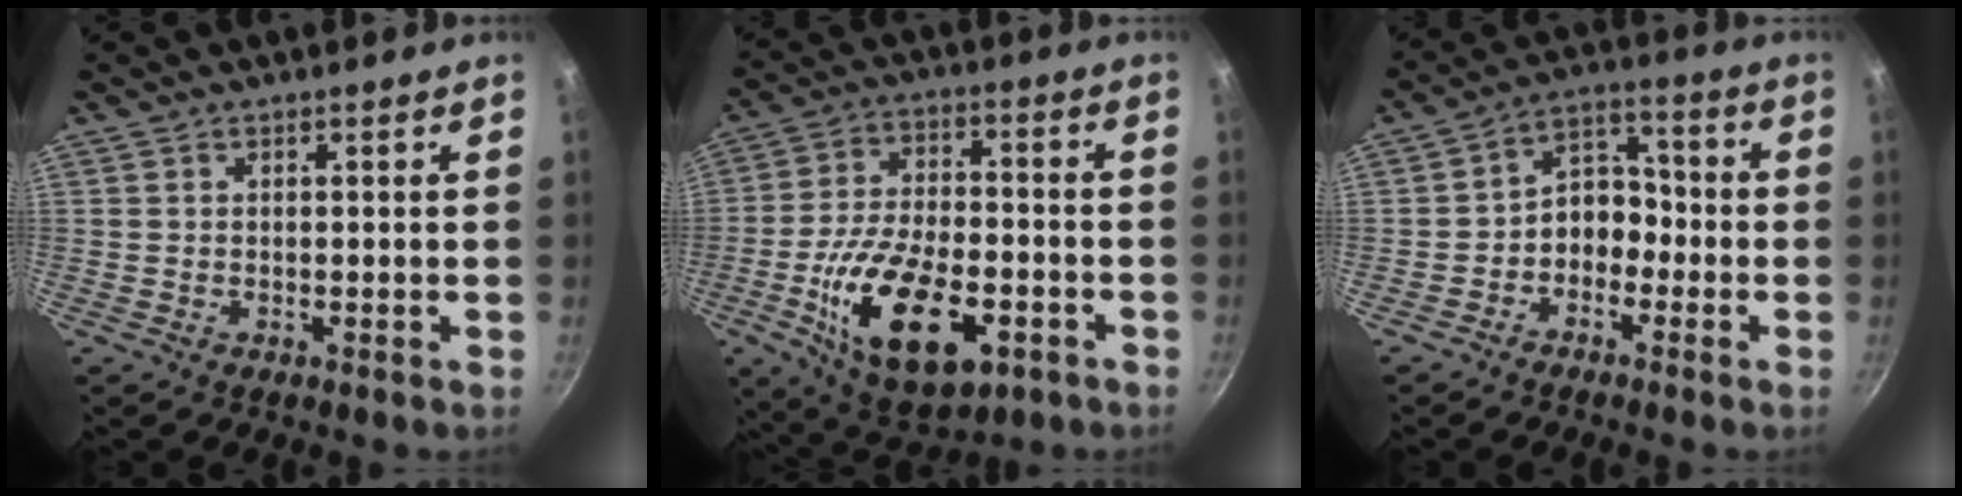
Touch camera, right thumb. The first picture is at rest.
{"total": 20.0, "force": [-7.1, 10.1, 15.8], "torque": [-0.264, 0.022, -0.112]}
{"total": 7.4, "force": [-2.6, 5.6, 4.1], "torque": [-0.021, 0.049, -0.056]}